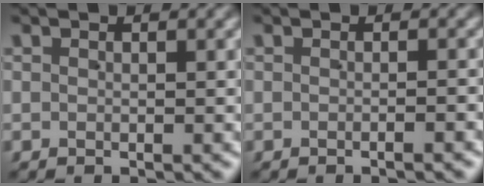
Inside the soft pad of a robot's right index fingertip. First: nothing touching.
{"total": 0.7, "force": [-0.6, -0.2, 0.4], "torque": [-0.002, 0.009, -0.016]}